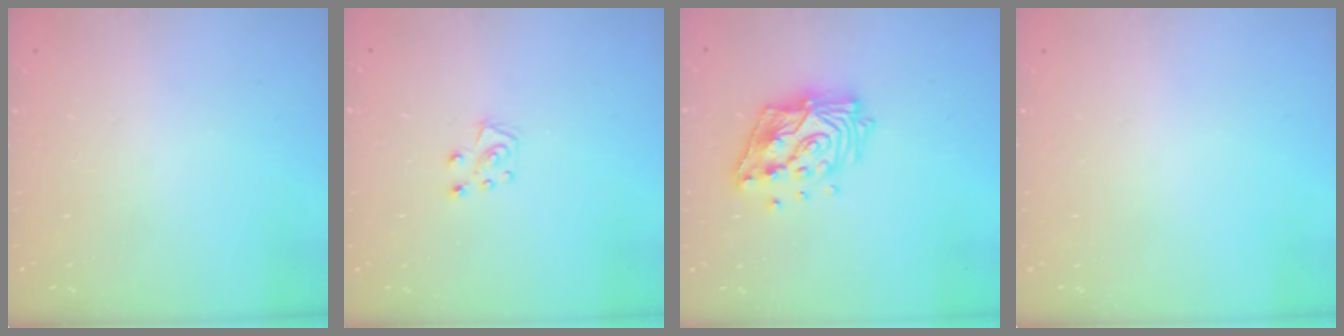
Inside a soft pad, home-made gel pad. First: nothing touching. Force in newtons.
{"total": 5.0, "press": 4.9, "slide": 0.4}
{"total": 14.7, "press": 14.6, "slide": 1.9}
{"total": 0.0}